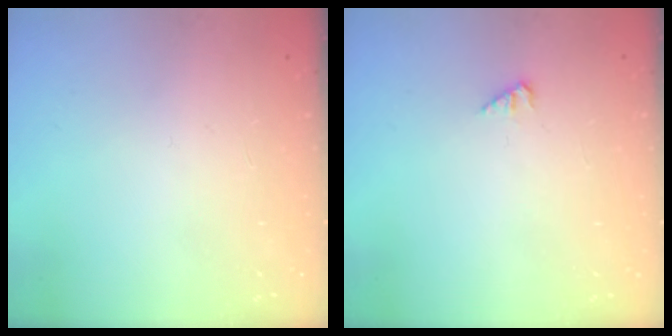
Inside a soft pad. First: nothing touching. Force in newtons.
{"total": 2.4, "press": 2.4, "slide": 0.2}